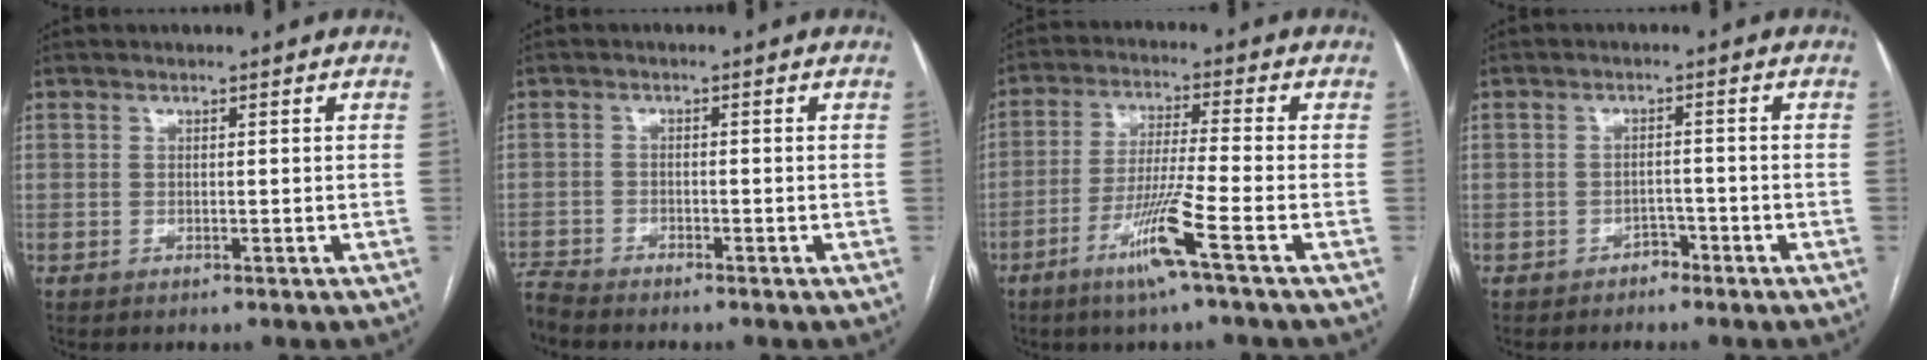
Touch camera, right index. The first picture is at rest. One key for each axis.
{"total": 3.1, "fx": -3.1, "fy": -0.2, "fz": 0.1, "tx": -0.003, "ty": -0.017, "tz": -0.061}
{"total": 9.3, "fx": -4.7, "fy": -1.4, "fz": 7.9, "tx": -0.150, "ty": -0.018, "tz": -0.094}
{"total": 1.9, "fx": -1.5, "fy": 1.2, "fz": 0.3, "tx": -0.002, "ty": 0.006, "tz": -0.025}